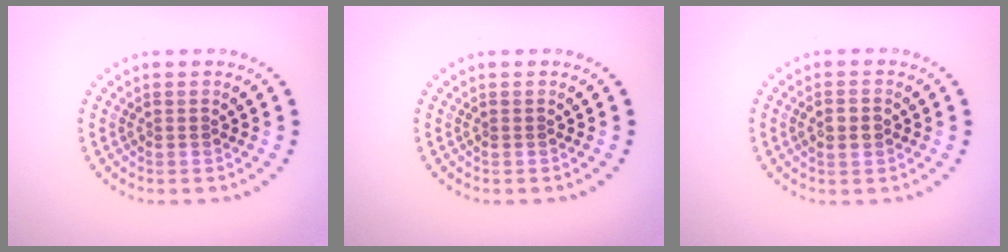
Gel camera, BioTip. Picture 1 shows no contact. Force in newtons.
{"total": 0.0}
{"total": 1.6, "press": 1.6, "slide": 0.0}